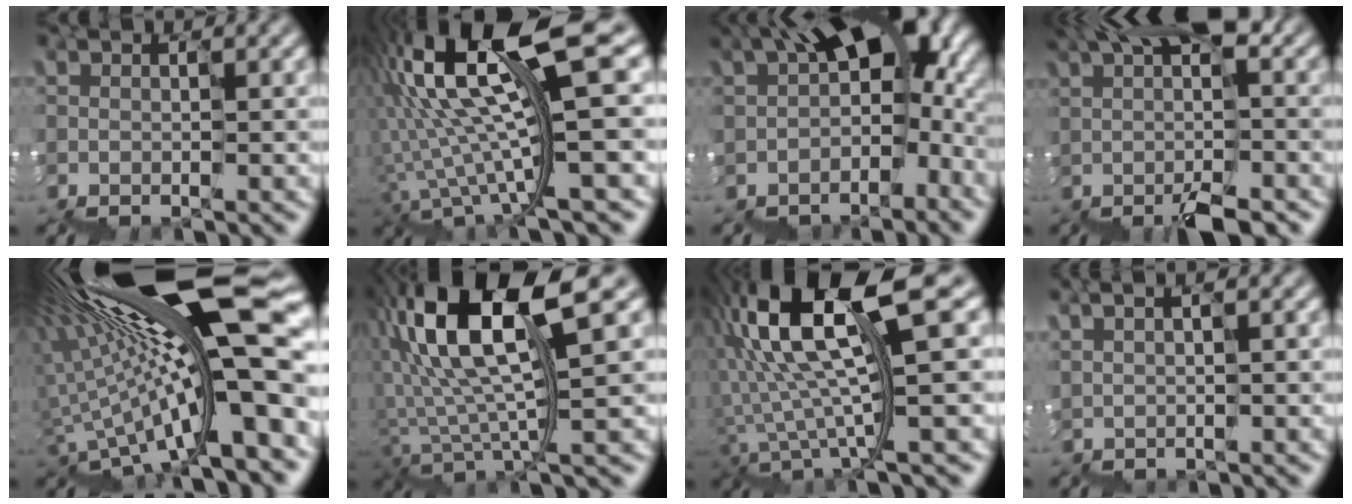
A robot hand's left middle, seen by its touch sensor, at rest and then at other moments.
{"total": 12.3, "force": [2.2, 2.2, 11.8], "torque": [-0.233, 0.029, 0.052]}
{"total": 10.0, "force": [-0.7, 5.3, 8.5], "torque": [-0.149, 0.008, -0.005]}
{"total": 7.2, "force": [0.6, 2.4, 6.8], "torque": [-0.089, 0.024, 0.013]}
{"total": 16.7, "force": [4.0, 3.4, 15.9], "torque": [-0.232, -0.004, 0.081]}
{"total": 8.5, "force": [3.5, 2.0, 7.5], "torque": [-0.150, 0.020, 0.072]}
{"total": 10.2, "force": [2.7, 2.2, 9.5], "torque": [-0.193, 0.031, 0.058]}
{"total": 1.1, "force": [1.0, 0.4, 0.2], "torque": [0.006, 0.022, 0.022]}